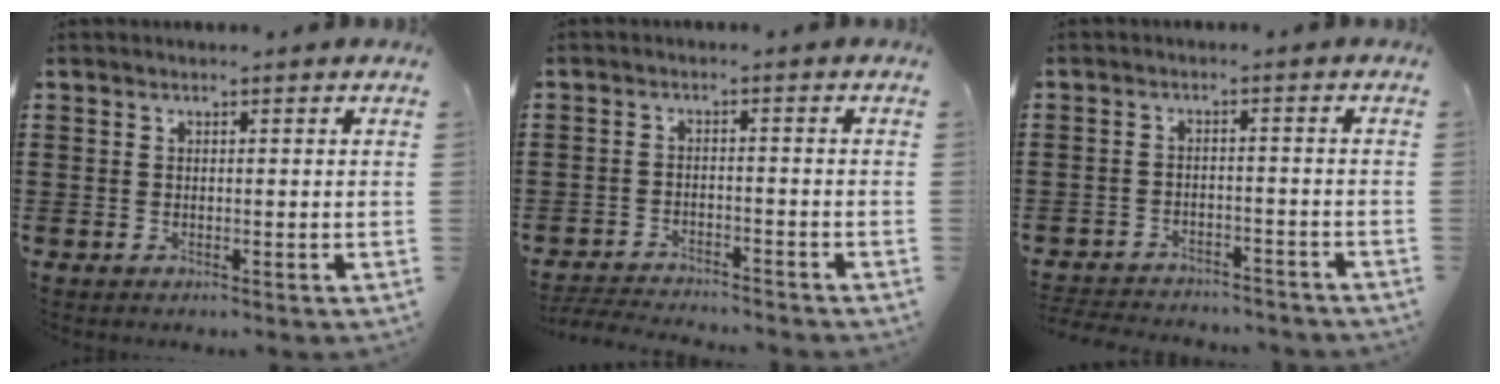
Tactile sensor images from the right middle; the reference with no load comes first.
{"total": 3.5, "force": [-3.4, 0.3, 0.3], "torque": [-0.015, -0.001, -0.076]}
{"total": 3.3, "force": [-3.3, 0.3, 0.1], "torque": [-0.005, 0.000, -0.070]}